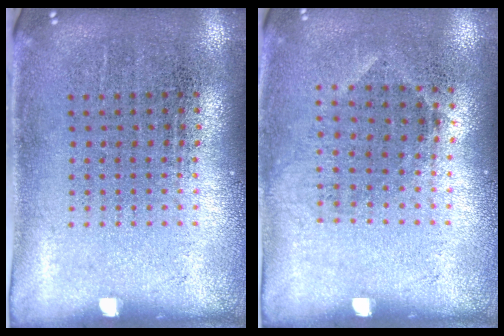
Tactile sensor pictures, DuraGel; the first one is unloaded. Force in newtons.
{"total": 0.8, "press": 0.7, "slide": 0.5}